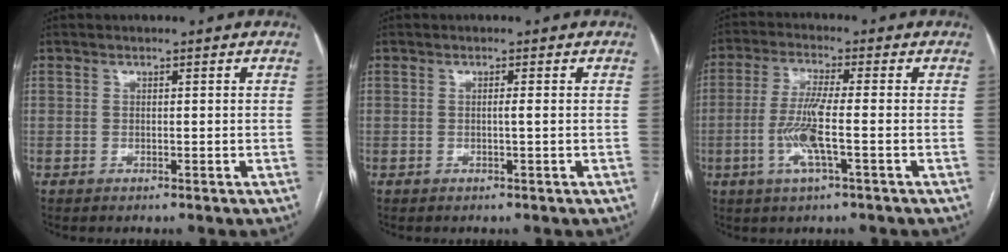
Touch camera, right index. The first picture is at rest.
{"total": 0.7, "force": [-0.1, -0.2, 0.7], "torque": [-0.008, 0.001, -0.002]}
{"total": 7.4, "force": [-1.9, 0.2, 7.2], "torque": [-0.148, -0.006, -0.041]}